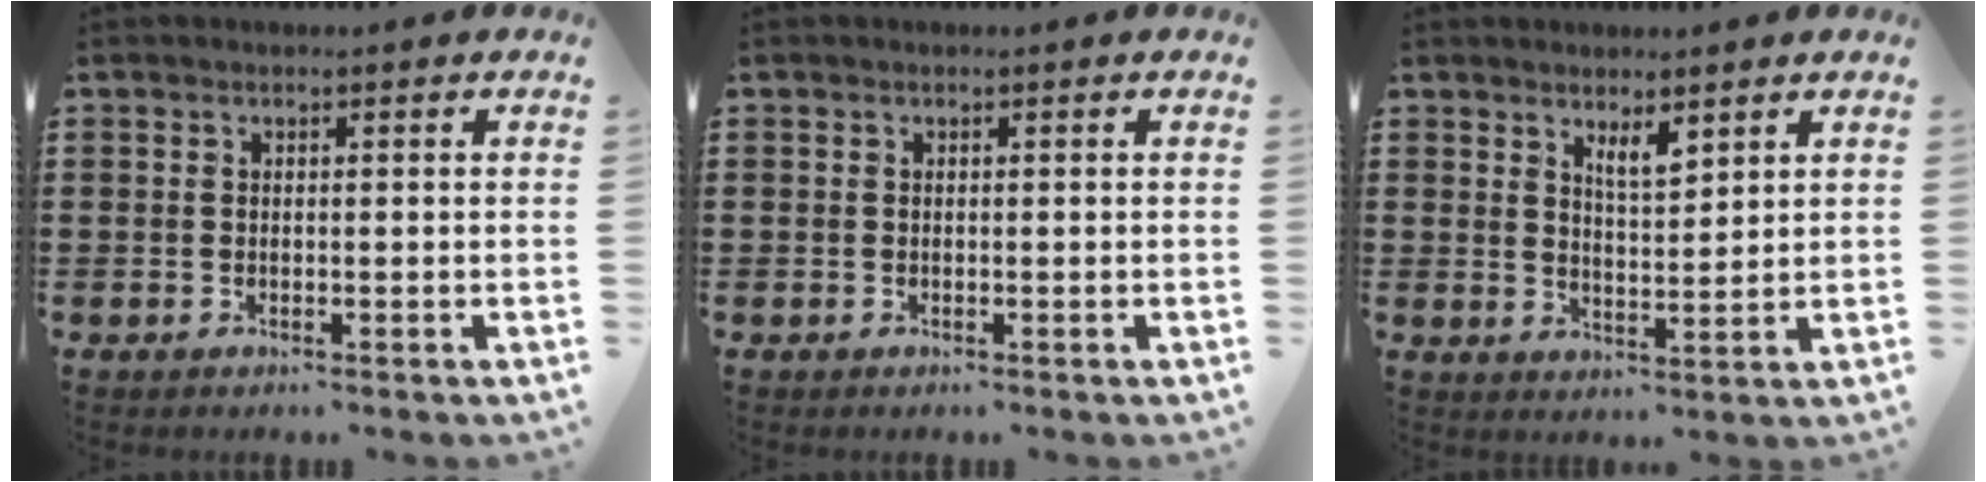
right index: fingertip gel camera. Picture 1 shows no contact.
{"total": 0.0}
{"total": 3.3, "force": [2.7, 0.8, 1.8], "torque": [-0.032, -0.004, 0.046]}